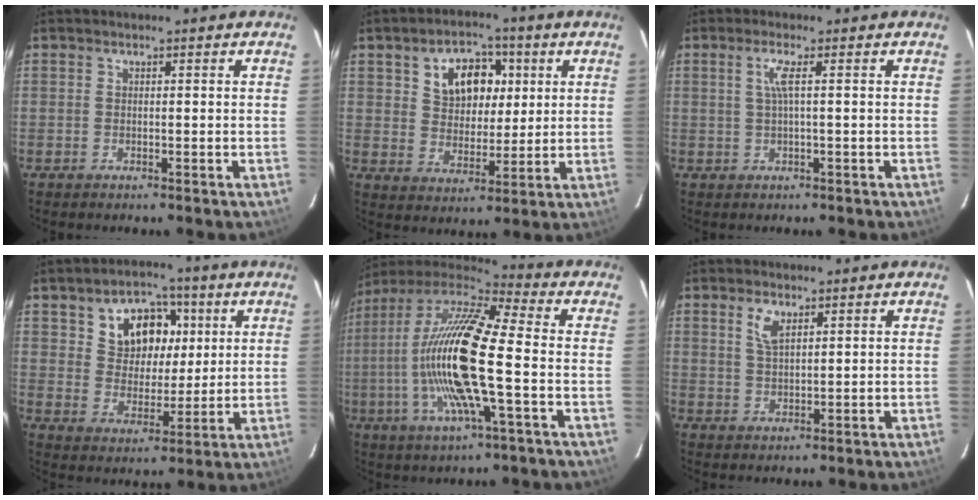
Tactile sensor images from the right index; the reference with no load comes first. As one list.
[{"total": 10.3, "force": [3.7, 7.4, 6.2], "torque": [-0.117, 0.027, 0.070]}, {"total": 2.4, "force": [0.4, -0.5, 2.3], "torque": [-0.044, -0.001, 0.009]}, {"total": 11.3, "force": [4.3, 8.4, 6.2], "torque": [-0.118, 0.025, 0.081]}, {"total": 20.7, "force": [-2.6, 3.5, 20.2], "torque": [-0.381, -0.012, -0.061]}, {"total": 3.6, "force": [2.0, 1.6, 2.6], "torque": [-0.050, 0.002, 0.039]}]